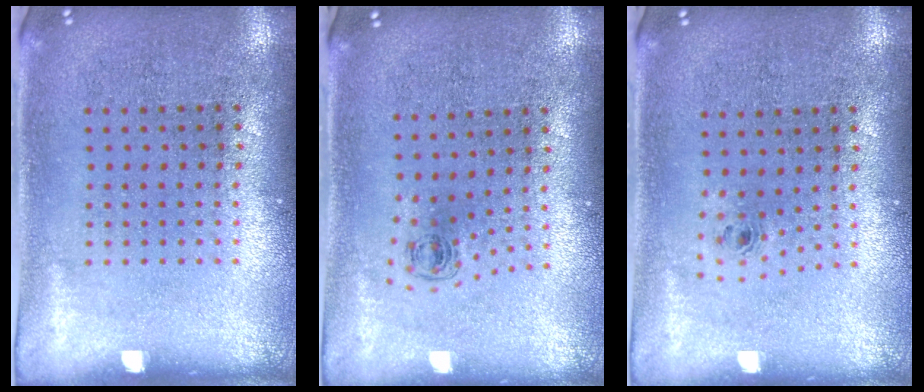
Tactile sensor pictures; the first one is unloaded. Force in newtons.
{"total": 0.5, "press": 0.3, "slide": 0.4}
{"total": 0.7, "press": 0.3, "slide": 0.7}